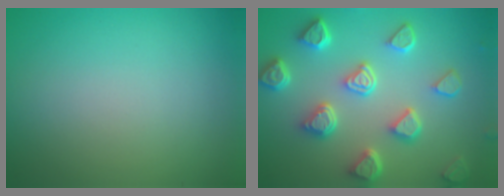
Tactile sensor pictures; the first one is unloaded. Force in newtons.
{"total": 6.4, "press": 5.2, "slide": 3.8}